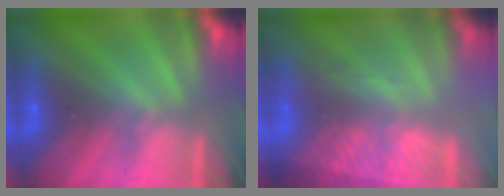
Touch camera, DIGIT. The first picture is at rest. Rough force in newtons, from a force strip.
{"total": 2.9}